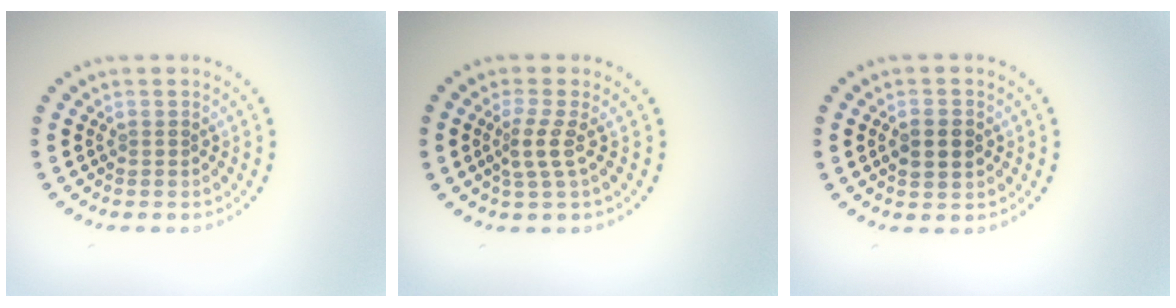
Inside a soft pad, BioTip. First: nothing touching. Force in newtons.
{"total": 2.3, "press": 1.6, "slide": 1.7}
{"total": 2.5, "press": 2.5, "slide": 0.1}